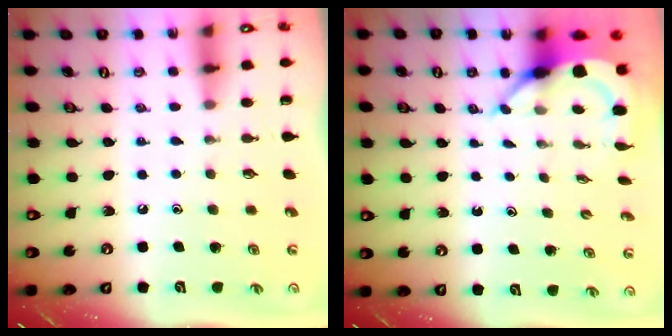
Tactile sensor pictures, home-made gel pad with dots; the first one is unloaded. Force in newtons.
{"total": 5.2, "press": 5.1, "slide": 0.5}